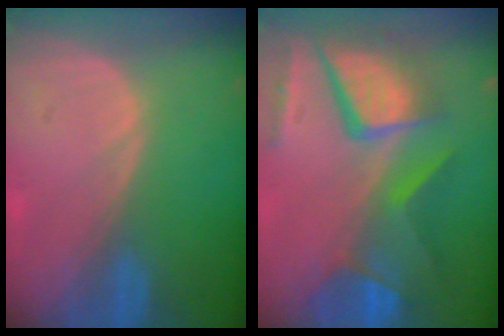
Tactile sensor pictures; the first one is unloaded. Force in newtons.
{"total": 12.1, "press": 9.9, "slide": 7.0}